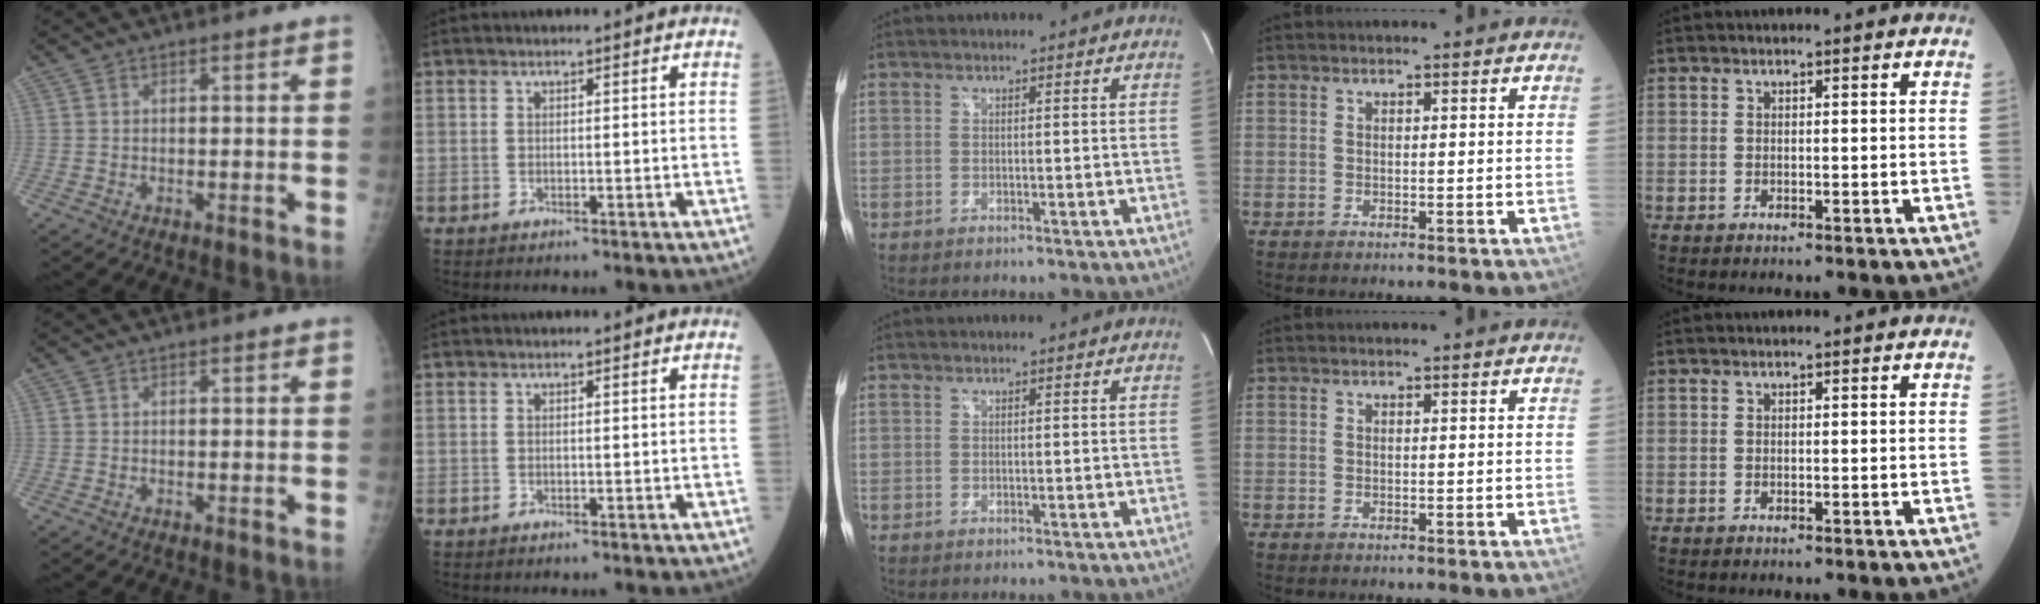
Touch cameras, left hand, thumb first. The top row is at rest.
{}